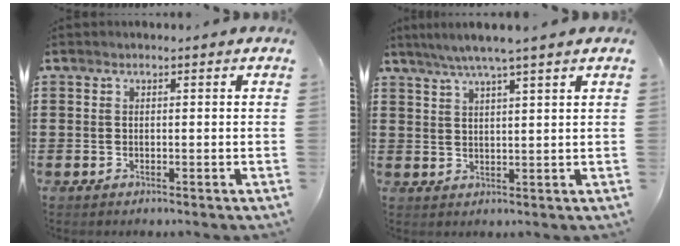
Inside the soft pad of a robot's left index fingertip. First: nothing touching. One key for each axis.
{"total": 4.4, "fx": 3.5, "fy": -0.6, "fz": 2.5, "tx": -0.058, "ty": -0.008, "tz": 0.061}